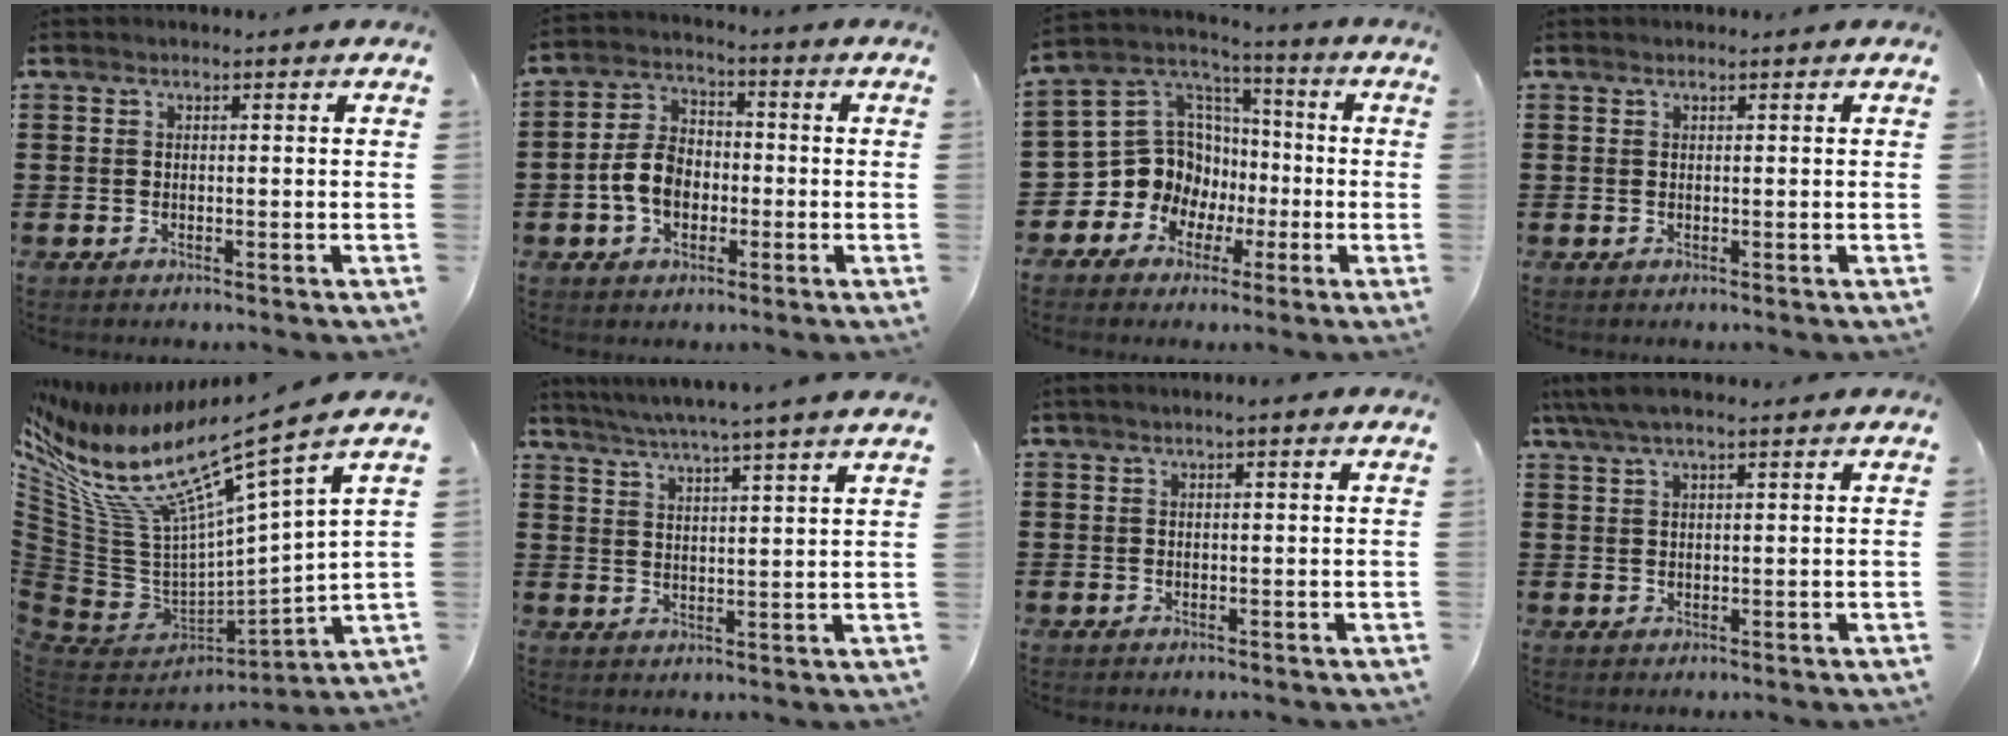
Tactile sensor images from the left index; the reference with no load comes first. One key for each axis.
{"total": 6.7, "fx": -1.8, "fy": 4.8, "fz": 4.3, "tx": -0.109, "ty": 0.006, "tz": -0.041}
{"total": 11.3, "fx": -2.0, "fy": 10.6, "fz": 3.1, "tx": -0.116, "ty": -0.011, "tz": -0.029}
{"total": 0.0}
{"total": 14.0, "fx": 9.4, "fy": 3.5, "fz": 9.8, "tx": -0.217, "ty": -0.069, "tz": 0.146}
{"total": 4.5, "fx": 4.0, "fy": -1.1, "fz": 1.6, "tx": -0.046, "ty": -0.026, "tz": 0.067}
{"total": 0.9, "fx": 0.3, "fy": 0.0, "fz": 0.8, "tx": -0.014, "ty": 0.000, "tz": 0.006}
{"total": 3.8, "fx": 2.5, "fy": 0.6, "fz": 2.7, "tx": -0.056, "ty": 0.006, "tz": 0.047}